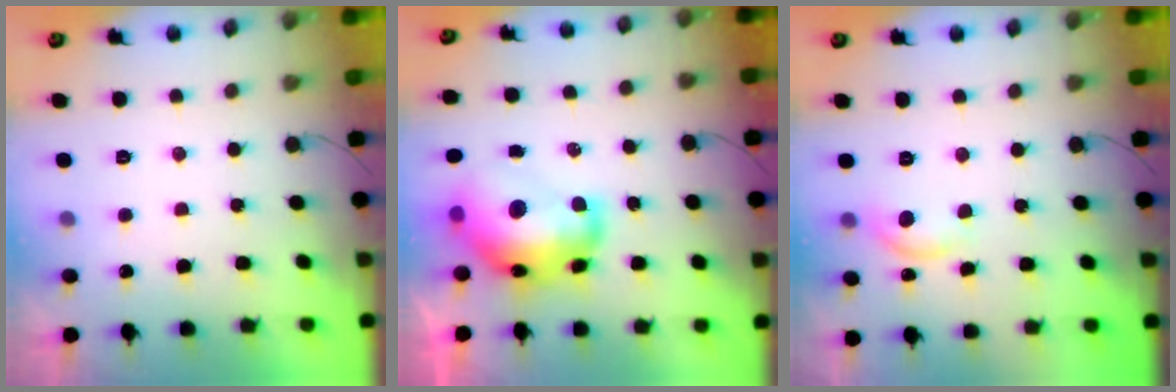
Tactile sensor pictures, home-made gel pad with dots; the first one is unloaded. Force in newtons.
{"total": 18.0, "press": 17.9, "slide": 1.7}
{"total": 9.1, "press": 9.1, "slide": 0.5}